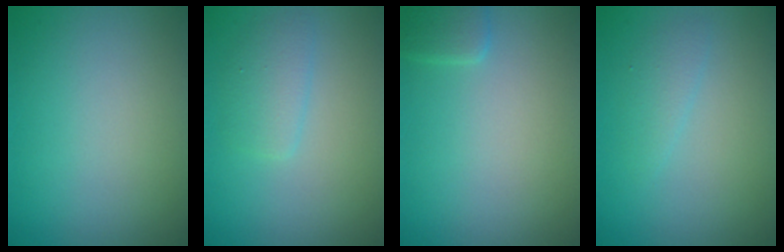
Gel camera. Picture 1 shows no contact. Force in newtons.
{"total": 1.9, "press": 1.9, "slide": 0.1}
{"total": 1.5, "press": 1.5, "slide": 0.1}
{"total": 1.2, "press": 1.2, "slide": 0.1}